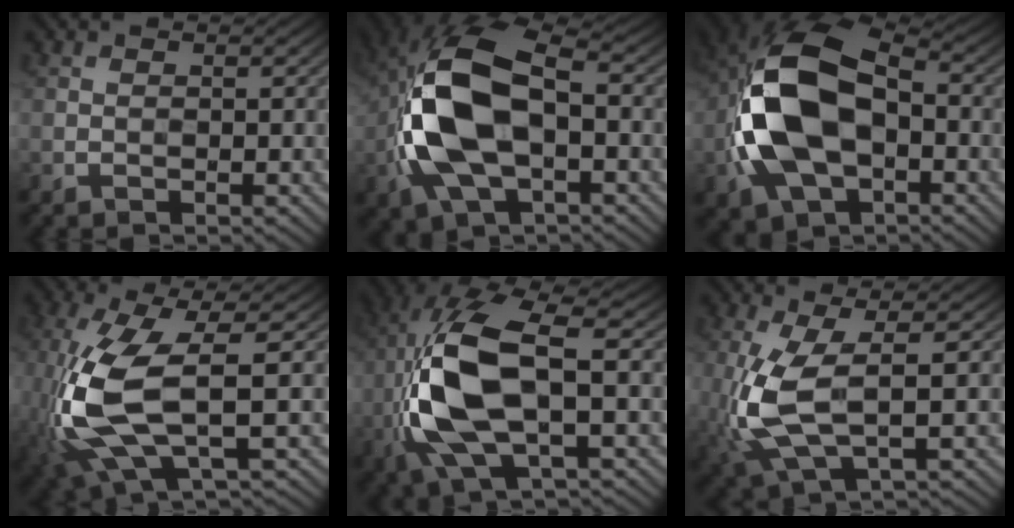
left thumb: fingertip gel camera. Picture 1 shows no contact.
{"total": 15.1, "force": [-2.1, 8.3, 12.5], "torque": [-0.283, 0.003, -0.048]}
{"total": 16.1, "force": [-2.4, 10.2, 12.2], "torque": [-0.267, -0.007, -0.053]}
{"total": 12.6, "force": [-2.0, 4.3, 11.6], "torque": [-0.286, -0.020, -0.038]}
{"total": 13.9, "force": [-1.6, 5.6, 12.7], "torque": [-0.294, 0.002, -0.034]}
{"total": 9.0, "force": [-0.7, 3.3, 8.3], "torque": [-0.204, -0.006, -0.013]}